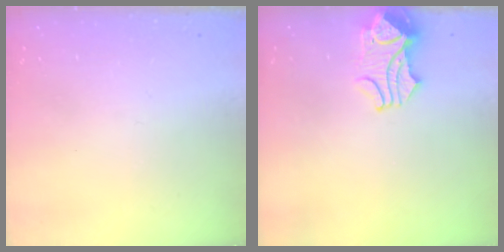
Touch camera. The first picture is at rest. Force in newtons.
{"total": 1.9, "press": 1.7, "slide": 1.0}